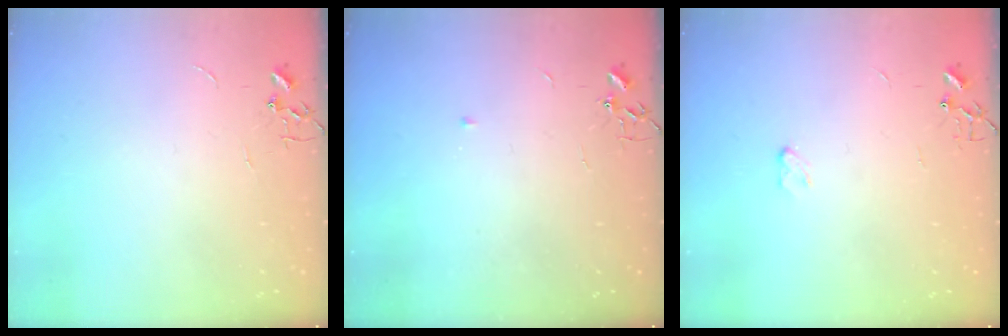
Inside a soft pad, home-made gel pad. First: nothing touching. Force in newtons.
{"total": 4.2, "press": 4.2, "slide": 0.6}
{"total": 3.5, "press": 3.4, "slide": 0.5}